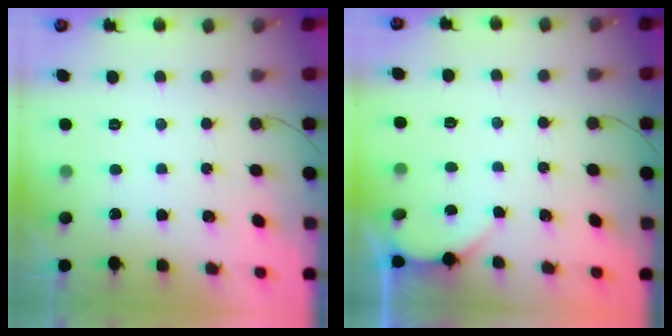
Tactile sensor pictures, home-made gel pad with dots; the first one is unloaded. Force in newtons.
{"total": 1.8, "press": 1.8, "slide": 0.2}